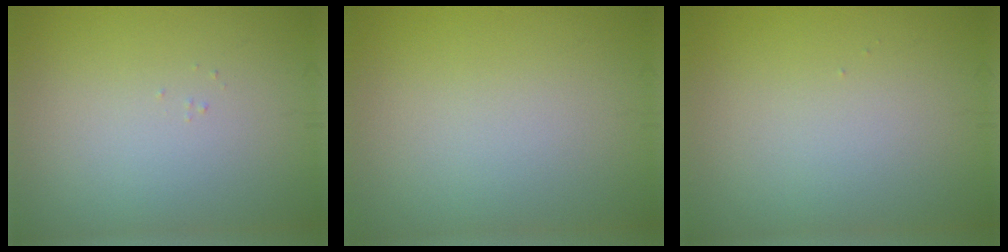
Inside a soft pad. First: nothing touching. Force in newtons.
{"total": 0.0}
{"total": 0.0}